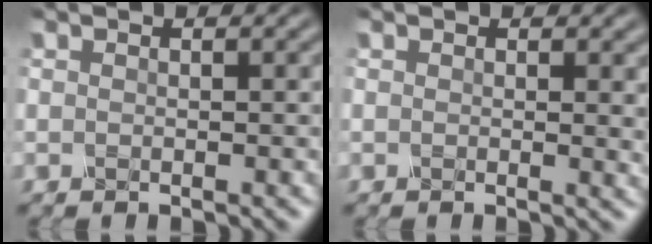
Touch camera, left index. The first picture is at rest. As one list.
[{"total": 1.9, "force": [0.5, 0.7, 1.7], "torque": [-0.010, 0.005, 0.009]}]